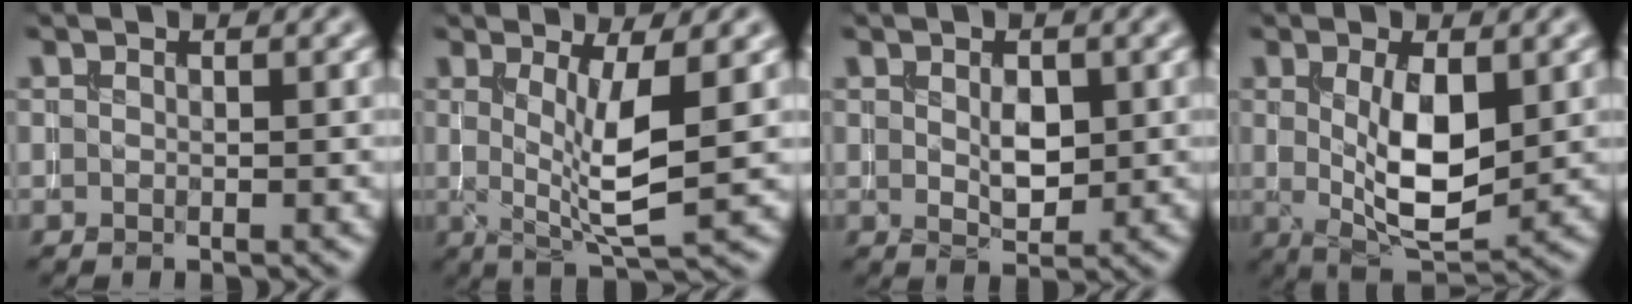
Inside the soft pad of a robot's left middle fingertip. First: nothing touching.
{"total": 5.0, "force": [0.4, 1.0, 4.9], "torque": [-0.085, -0.013, 0.011]}
{"total": 2.0, "force": [0.3, 1.2, 1.6], "torque": [-0.032, -0.003, 0.011]}
{"total": 6.1, "force": [0.4, 2.4, 5.6], "torque": [-0.104, -0.009, 0.014]}